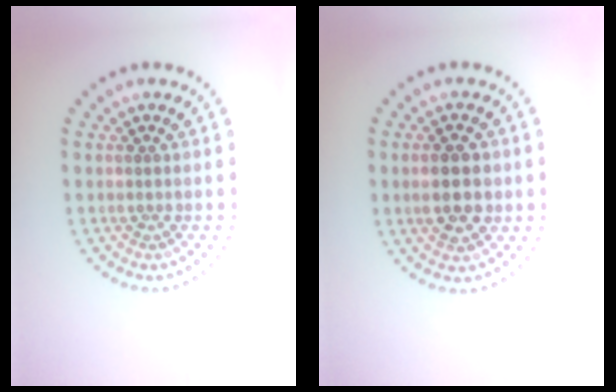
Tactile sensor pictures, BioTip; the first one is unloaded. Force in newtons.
{"total": 4.5, "press": 4.5, "slide": 0.1}